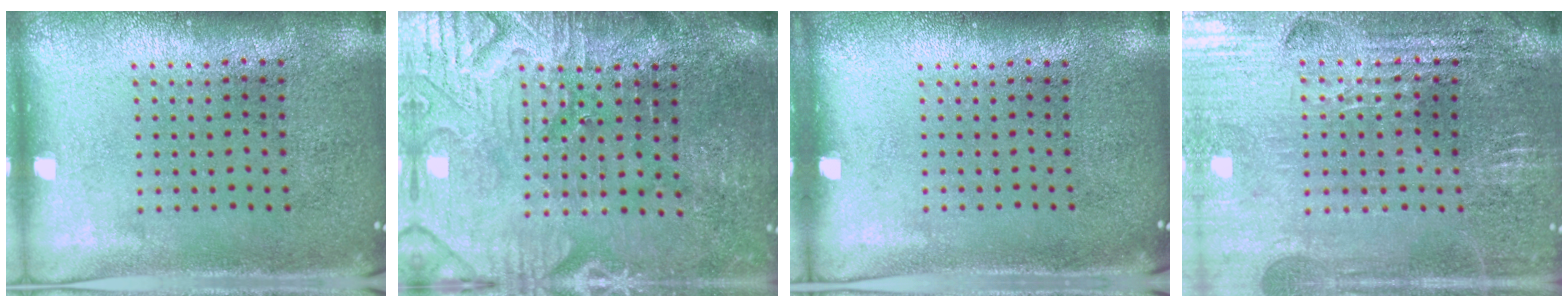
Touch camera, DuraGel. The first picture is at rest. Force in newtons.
{"total": 4.0, "press": 3.8, "slide": 1.4}
{"total": 0.0}
{"total": 2.9, "press": 2.9, "slide": 0.5}